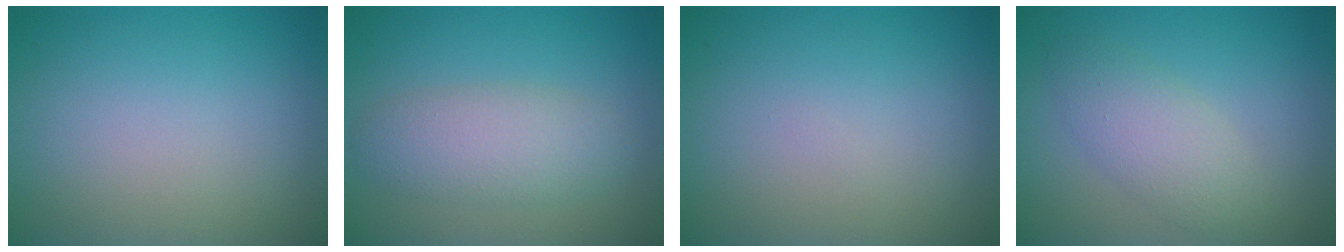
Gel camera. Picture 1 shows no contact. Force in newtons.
{"total": 4.0, "press": 4.0, "slide": 0.1}
{"total": 0.0}
{"total": 3.3, "press": 3.3, "slide": 0.1}